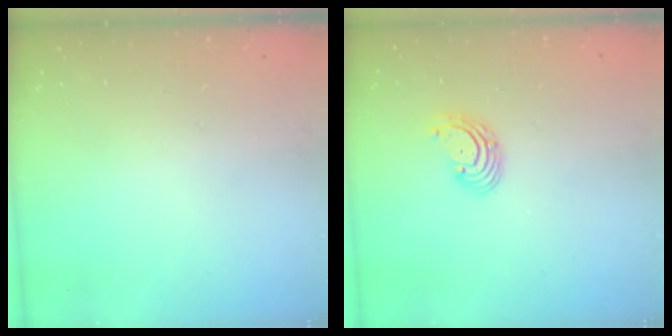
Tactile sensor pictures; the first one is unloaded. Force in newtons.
{"total": 2.7, "press": 2.7, "slide": 0.3}